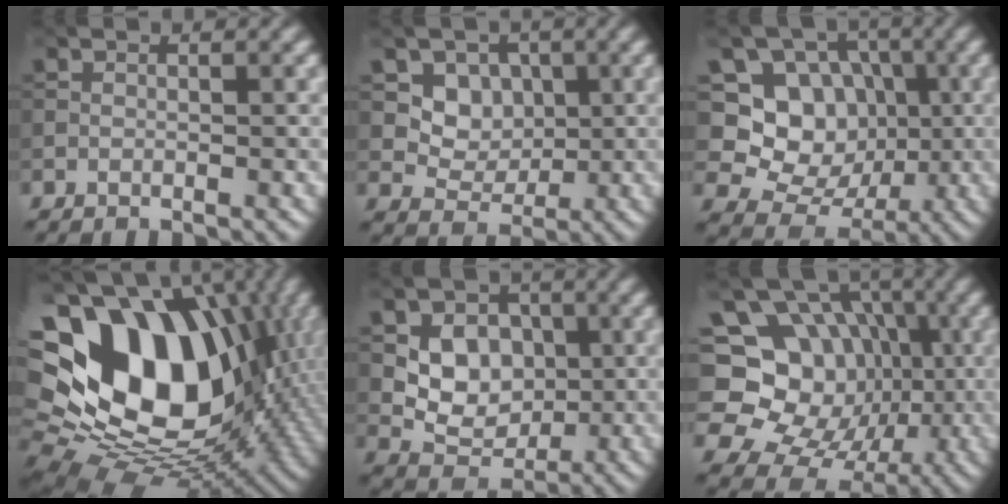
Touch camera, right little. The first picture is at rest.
{"total": 4.0, "force": [1.1, 3.4, 1.8], "torque": [-0.035, -0.018, 0.024]}
{"total": 8.3, "force": [0.5, 7.3, 3.8], "torque": [-0.055, -0.006, -0.010]}
{"total": 19.8, "force": [2.0, 14.2, 13.6], "torque": [-0.261, -0.009, 0.056]}
{"total": 5.5, "force": [0.7, 4.5, 3.2], "torque": [-0.049, -0.006, 0.009]}
{"total": 15.2, "force": [-0.2, 13.2, 7.5], "torque": [-0.142, 0.025, -0.015]}